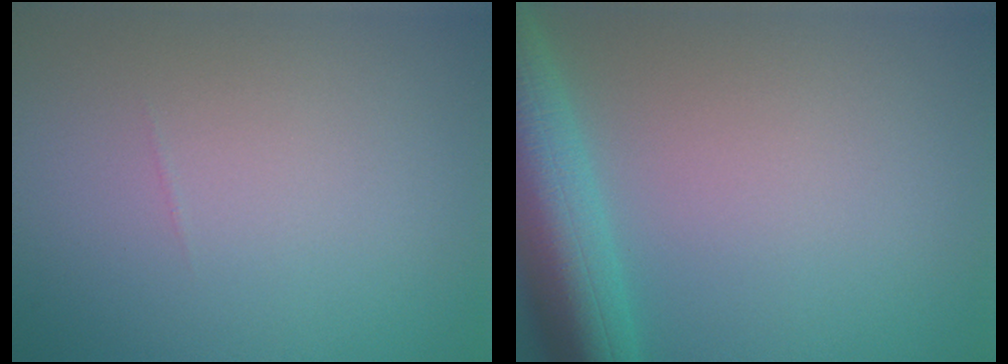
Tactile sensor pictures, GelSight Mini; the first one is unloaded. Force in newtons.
{"total": 7.7, "press": 7.7, "slide": 0.3}